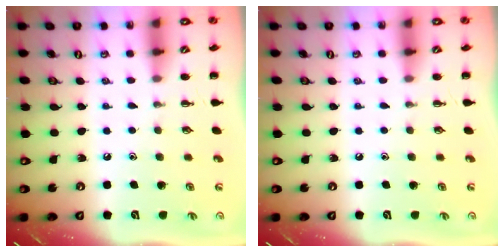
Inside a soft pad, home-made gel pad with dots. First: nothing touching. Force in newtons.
{"total": 0.0}